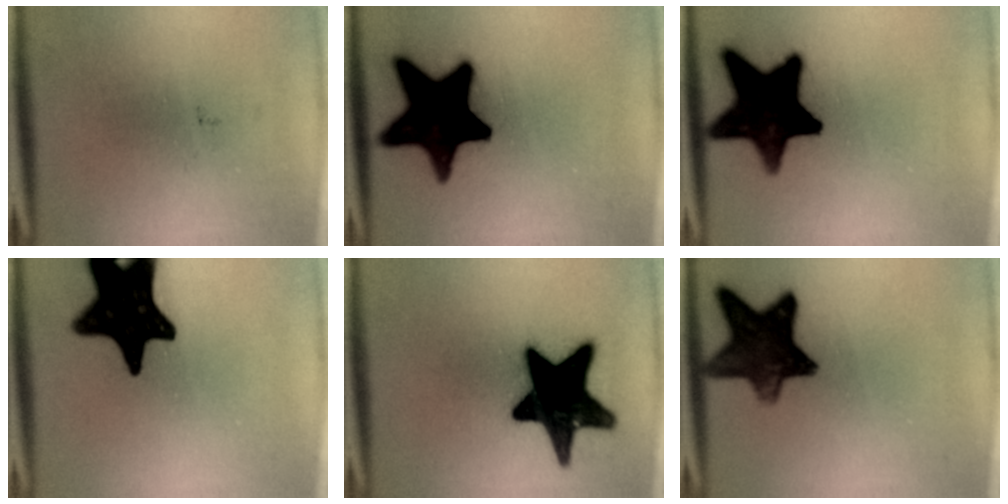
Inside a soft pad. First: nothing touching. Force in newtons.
{"total": 19.1}
{"total": 16.8}
{"total": 18.4}
{"total": 19.0}
{"total": 11.7}